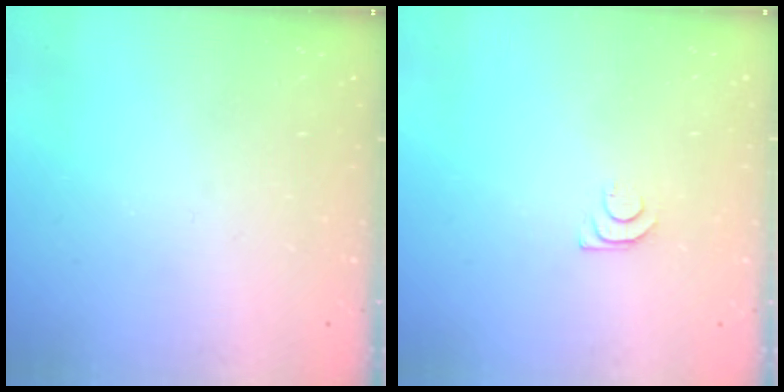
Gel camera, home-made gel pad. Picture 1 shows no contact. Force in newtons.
{"total": 4.1, "press": 4.1, "slide": 0.5}